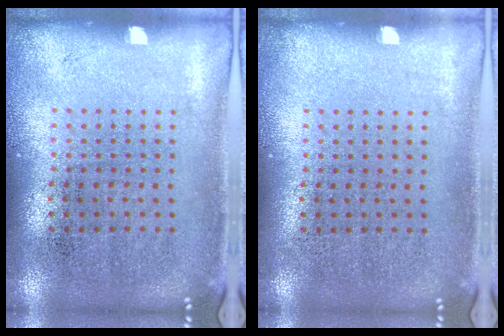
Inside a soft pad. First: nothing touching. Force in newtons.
{"total": 0.0}